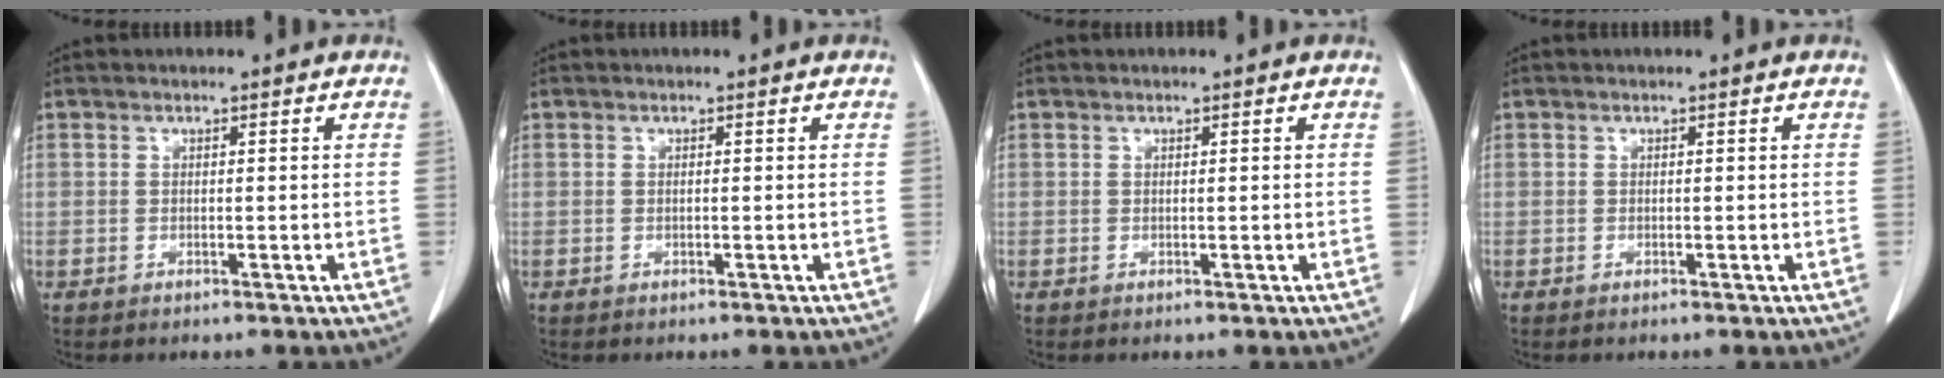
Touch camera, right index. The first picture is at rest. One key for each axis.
{"total": 0.0}
{"total": 0.0}
{"total": 0.0}